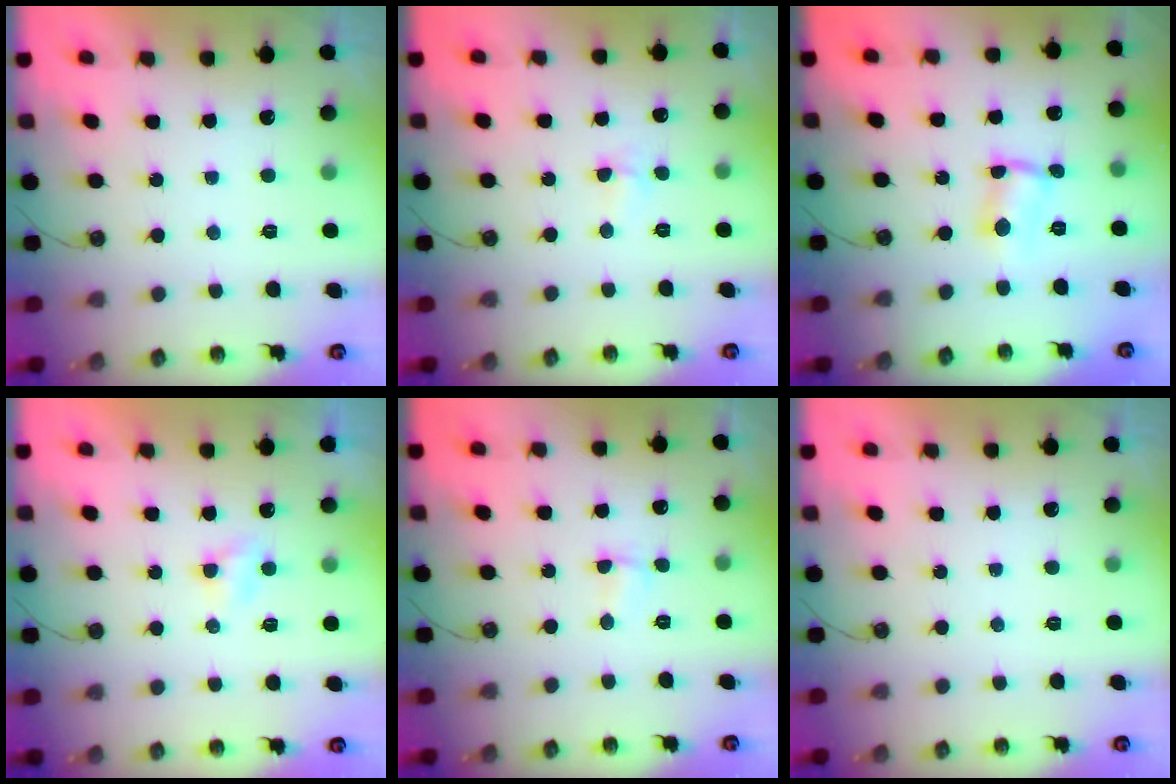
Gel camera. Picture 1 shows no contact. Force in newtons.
{"total": 4.2, "press": 2.6, "slide": 3.3}
{"total": 1.8, "press": 1.6, "slide": 0.7}
{"total": 2.7, "press": 2.6, "slide": 0.4}
{"total": 2.2, "press": 2.2, "slide": 0.5}
{"total": 0.0}